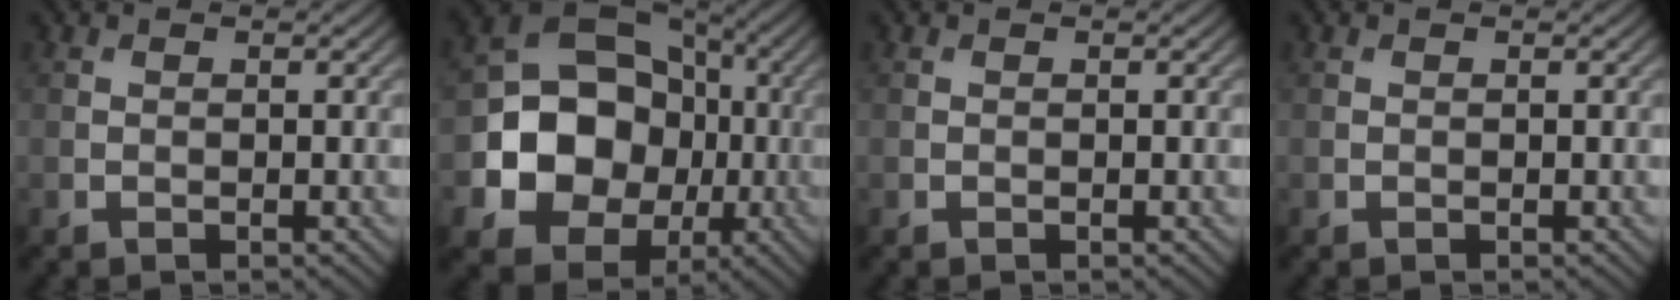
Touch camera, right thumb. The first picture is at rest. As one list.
[{"total": 13.4, "force": [-2.2, 11.3, 6.9], "torque": [-0.144, -0.016, -0.046]}, {"total": 0.0}, {"total": 0.0}]